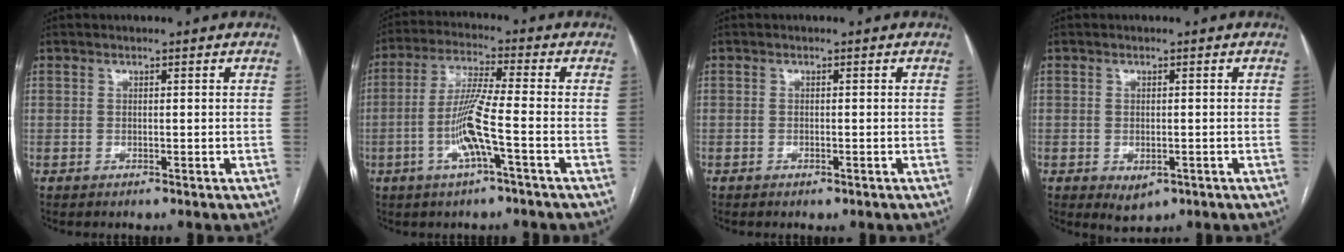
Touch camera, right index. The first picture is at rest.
{"total": 8.8, "force": [-2.6, 0.0, 8.4], "torque": [-0.171, 0.001, -0.054]}
{"total": 0.7, "force": [-0.4, 0.2, 0.5], "torque": [-0.009, -0.001, -0.003]}
{"total": 3.0, "force": [-1.2, 1.9, 2.1], "torque": [-0.029, -0.003, -0.003]}